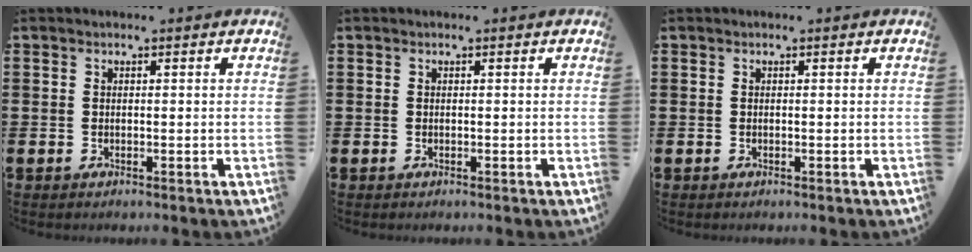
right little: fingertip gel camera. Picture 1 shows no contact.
{"total": 0.0}
{"total": 0.0}